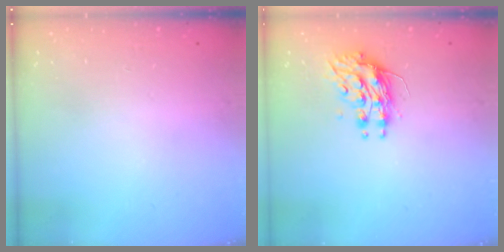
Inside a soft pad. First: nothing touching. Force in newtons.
{"total": 10.2, "press": 10.2, "slide": 0.7}